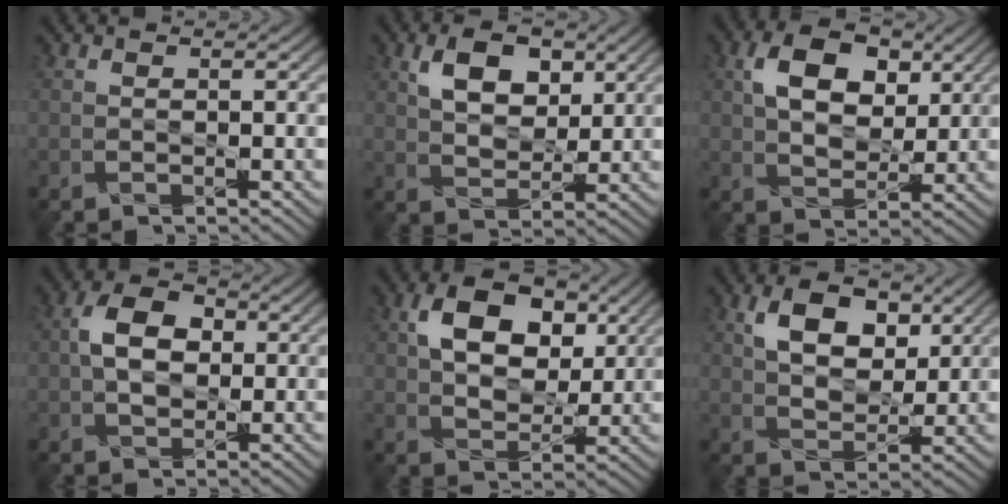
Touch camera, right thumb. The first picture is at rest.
{"total": 6.4, "force": [2.9, 3.9, 4.2], "torque": [-0.077, -0.001, 0.050]}
{"total": 7.7, "force": [2.8, 5.0, 5.1], "torque": [-0.098, 0.005, 0.048]}
{"total": 5.6, "force": [0.6, 3.9, 4.0], "torque": [-0.079, 0.007, 0.006]}
{"total": 8.8, "force": [3.2, 5.8, 5.7], "torque": [-0.109, 0.004, 0.052]}
{"total": 7.1, "force": [3.1, 4.4, 4.7], "torque": [-0.086, 0.000, 0.053]}